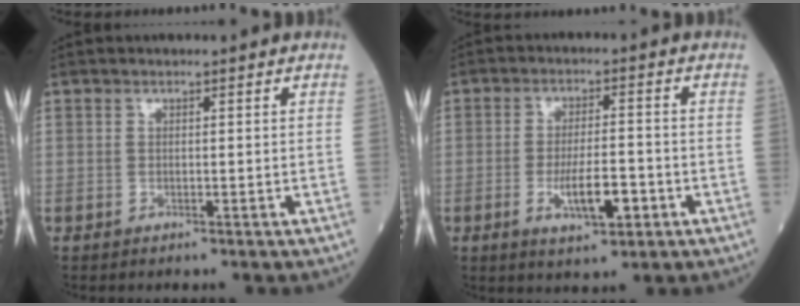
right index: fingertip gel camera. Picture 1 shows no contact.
{"total": 7.1, "force": [-2.3, 1.9, 6.4], "torque": [-0.117, -0.005, -0.035]}